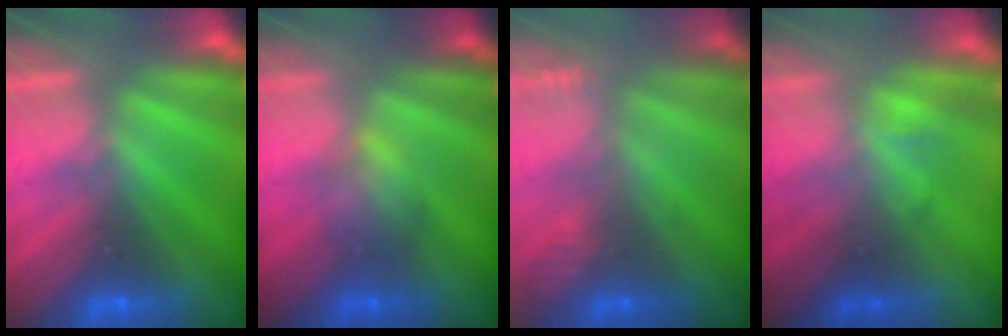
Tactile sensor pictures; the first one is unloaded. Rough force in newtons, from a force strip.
{"total": 1.9}
{"total": 2.9}
{"total": 1.8}